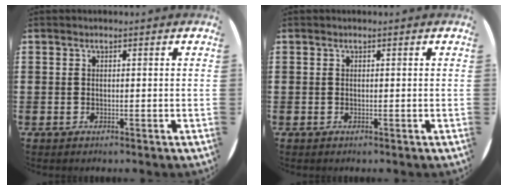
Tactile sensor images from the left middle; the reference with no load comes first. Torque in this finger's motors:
{"motor_torque": [-0.04, 0.04, 0.00, 0.00]}